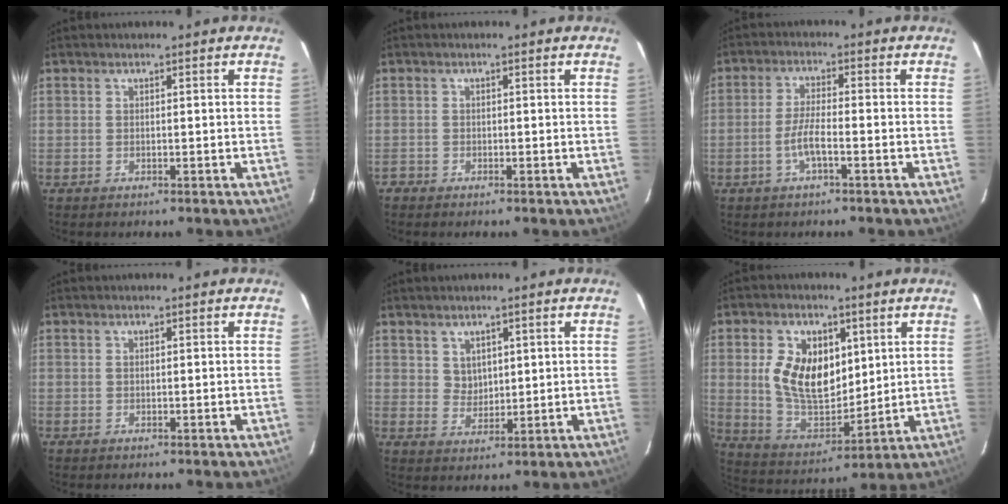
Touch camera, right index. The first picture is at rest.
{"total": 1.2, "force": [-0.8, 0.9, -0.1], "torque": [-0.001, 0.004, -0.016]}
{"total": 4.4, "force": [-2.1, 0.6, 3.8], "torque": [-0.082, 0.000, -0.040]}
{"total": 0.0}
{"total": 3.6, "force": [1.9, 2.9, 1.1], "torque": [-0.013, 0.002, 0.041]}
{"total": 14.2, "force": [3.3, 8.9, 10.6], "torque": [-0.213, 0.005, 0.078]}